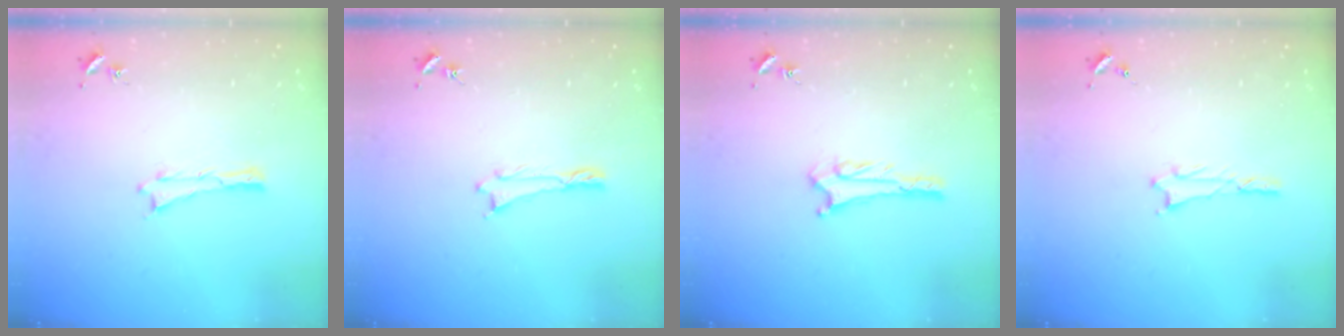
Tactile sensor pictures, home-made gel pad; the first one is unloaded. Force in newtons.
{"total": 0.5, "press": 0.5, "slide": 0.2}
{"total": 2.8, "press": 2.8, "slide": 0.2}
{"total": 0.9, "press": 0.9, "slide": 0.2}